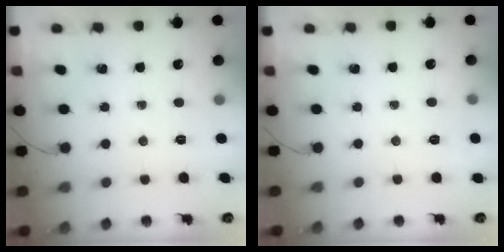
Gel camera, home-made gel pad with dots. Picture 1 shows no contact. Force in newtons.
{"total": 3.7, "press": 3.3, "slide": 1.7}